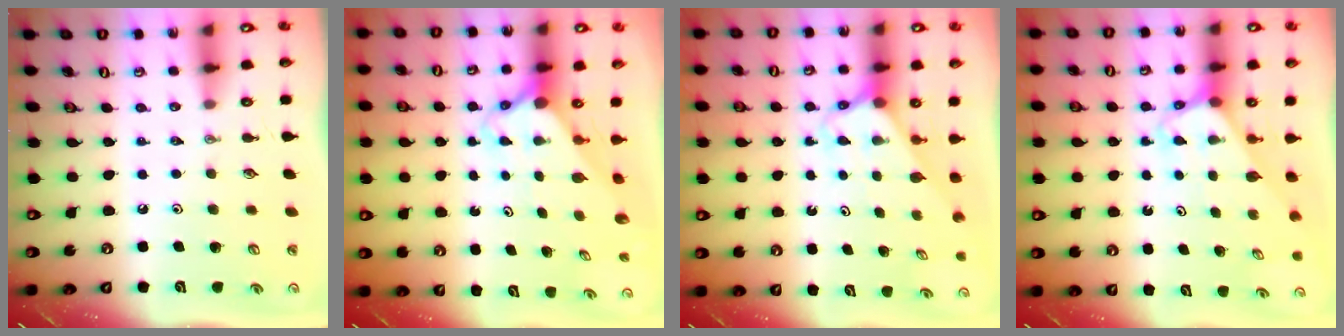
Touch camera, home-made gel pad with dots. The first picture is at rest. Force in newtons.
{"total": 2.8, "press": 2.8, "slide": 0.2}
{"total": 2.6, "press": 2.6, "slide": 0.1}
{"total": 3.2, "press": 3.2, "slide": 0.2}